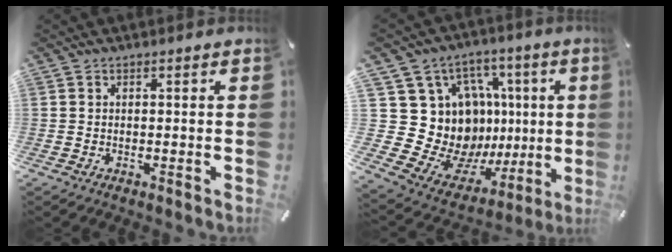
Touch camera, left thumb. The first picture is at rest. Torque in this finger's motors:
{"motor_torque": [0.79, 0.18, 0.34, 0.00, 0.03]}